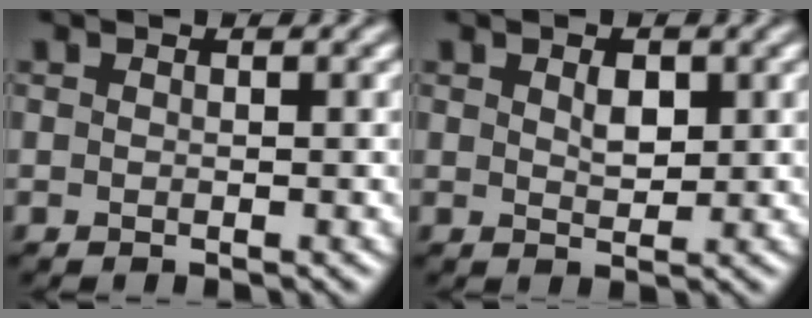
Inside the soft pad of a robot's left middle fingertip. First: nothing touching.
{"total": 1.8, "force": [0.7, 0.9, 1.4], "torque": [-0.024, 0.000, 0.013]}